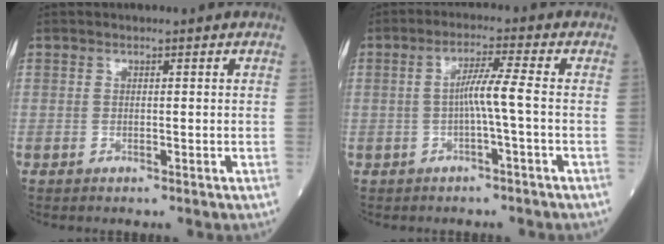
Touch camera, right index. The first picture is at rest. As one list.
[{"total": 4.2, "force": [-0.7, -0.8, 4.1], "torque": [-0.076, 0.010, -0.010]}]